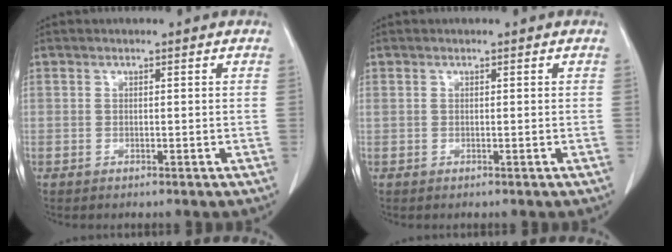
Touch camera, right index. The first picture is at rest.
{"total": 0.0}